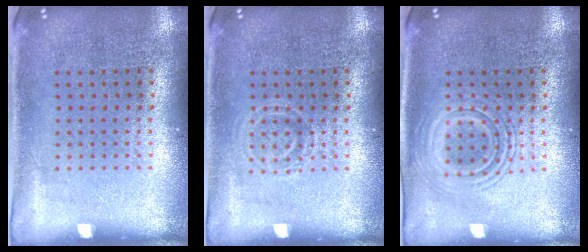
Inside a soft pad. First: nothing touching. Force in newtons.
{"total": 1.2, "press": 1.2, "slide": 0.3}
{"total": 2.6, "press": 2.6, "slide": 0.4}